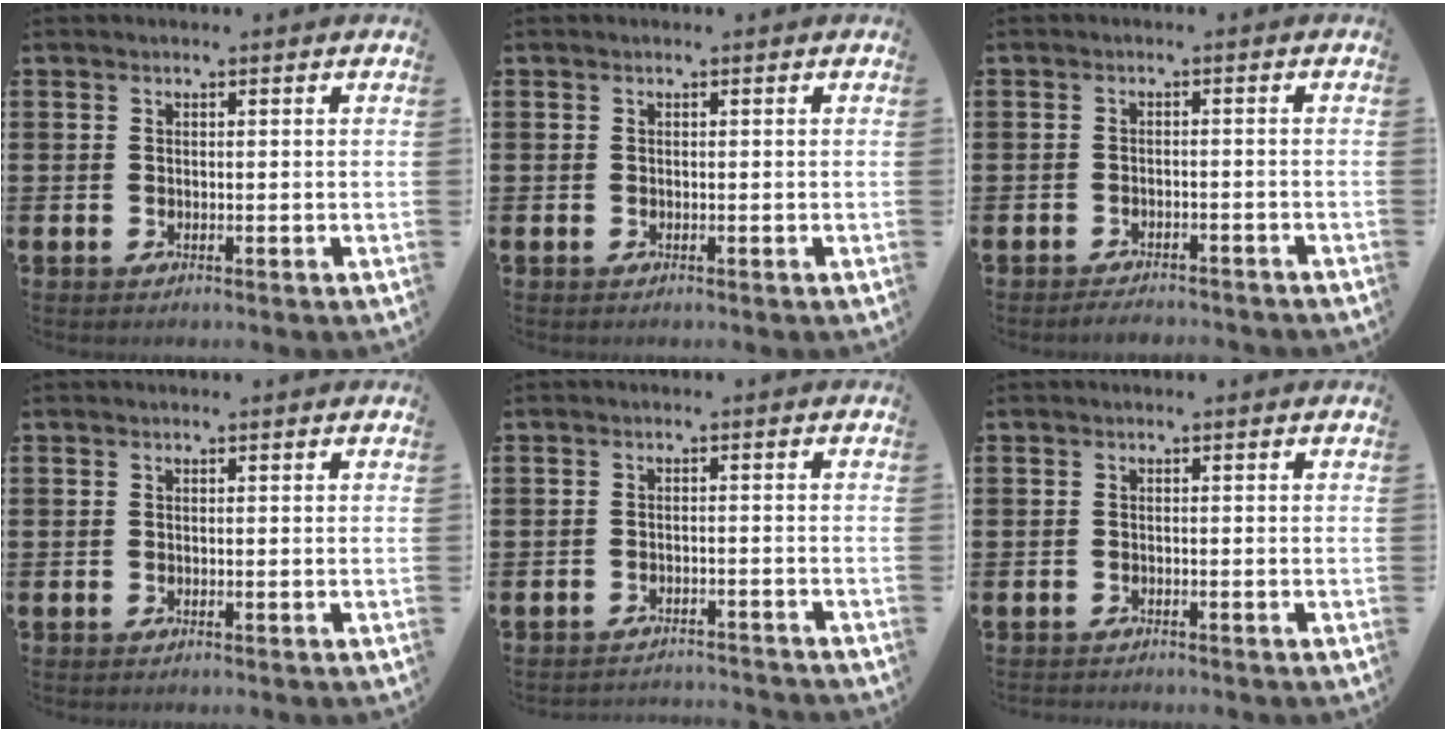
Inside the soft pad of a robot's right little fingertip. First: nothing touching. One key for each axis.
{"total": 0.0}
{"total": 1.7, "fx": -1.7, "fy": 0.0, "fz": 0.1, "tx": -0.005, "ty": 0.003, "tz": -0.034}
{"total": 0.0}
{"total": 1.8, "fx": -1.8, "fy": -0.1, "fz": -0.2, "tx": -0.001, "ty": 0.004, "tz": -0.039}
{"total": 0.5, "fx": -0.5, "fy": 0.0, "fz": -0.1, "tx": 0.000, "ty": -0.001, "tz": -0.011}